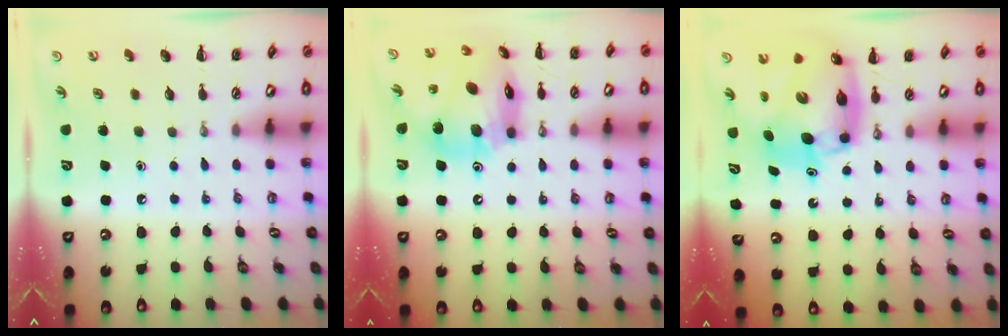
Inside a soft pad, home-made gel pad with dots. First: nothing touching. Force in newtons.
{"total": 18.3, "press": 18.0, "slide": 3.6}
{"total": 11.1, "press": 10.6, "slide": 3.2}